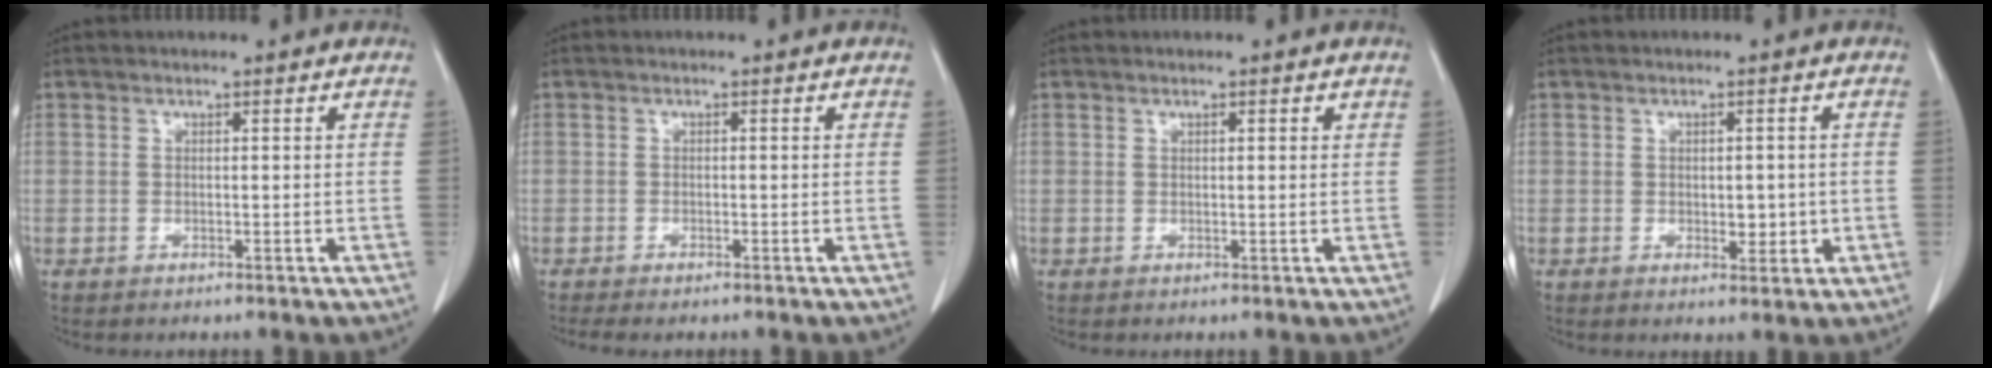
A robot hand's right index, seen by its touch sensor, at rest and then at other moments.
{"total": 2.7, "force": [-1.7, 1.1, 1.8], "torque": [-0.041, -0.002, -0.024]}
{"total": 1.5, "force": [0.7, 0.6, 1.1], "torque": [-0.024, 0.001, 0.012]}
{"total": 3.7, "force": [-0.5, 2.0, 3.0], "torque": [-0.043, 0.002, 0.002]}